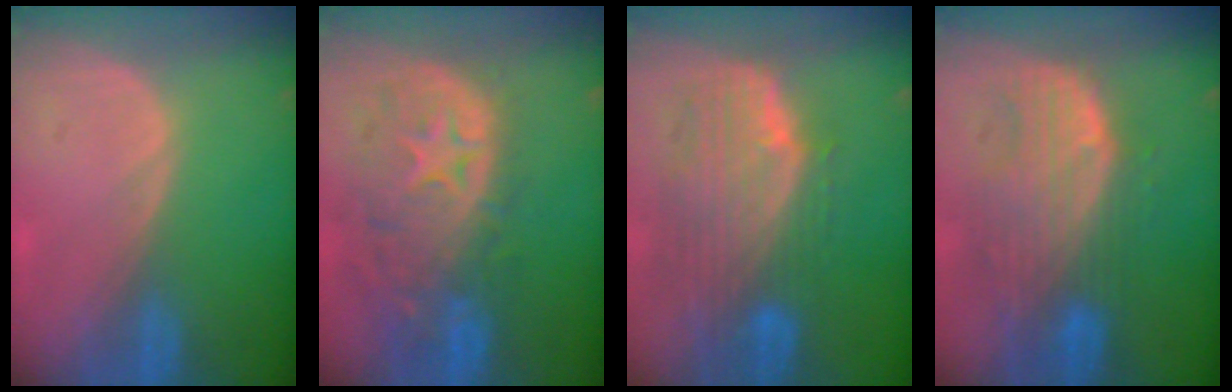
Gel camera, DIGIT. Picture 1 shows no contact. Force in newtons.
{"total": 12.3, "press": 10.5, "slide": 6.5}
{"total": 10.0, "press": 8.9, "slide": 4.6}
{"total": 9.9, "press": 8.7, "slide": 4.8}